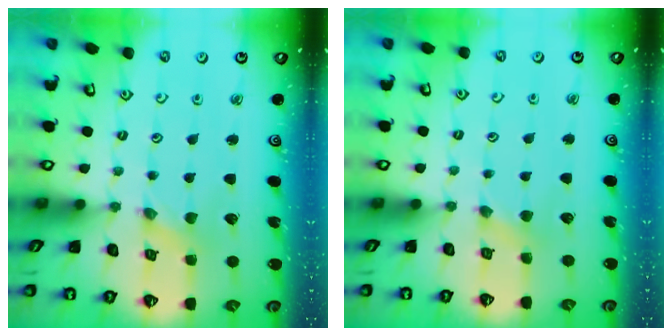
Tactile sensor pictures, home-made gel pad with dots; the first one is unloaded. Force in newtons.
{"total": 2.3, "press": 2.3, "slide": 0.4}